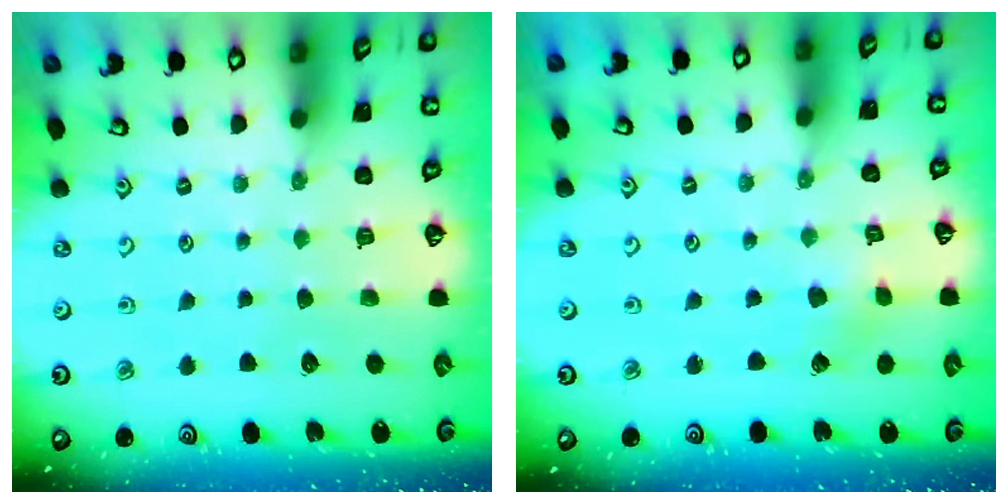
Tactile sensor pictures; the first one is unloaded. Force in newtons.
{"total": 1.9, "press": 1.9, "slide": 0.2}